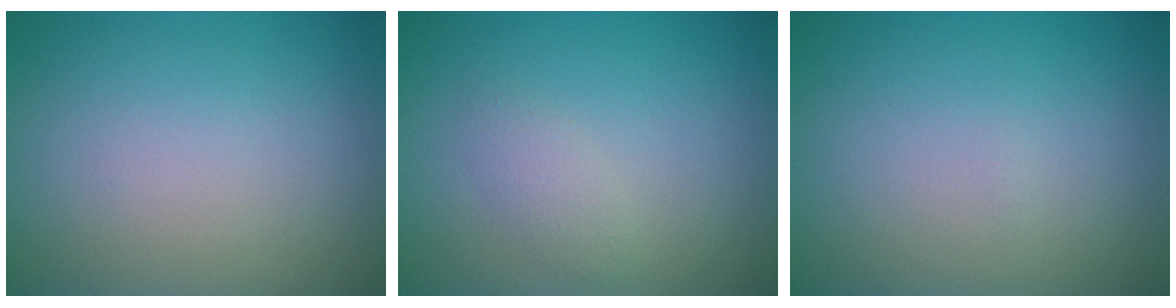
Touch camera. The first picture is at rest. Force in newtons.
{"total": 1.5, "press": 1.5, "slide": 0.1}
{"total": 0.0}